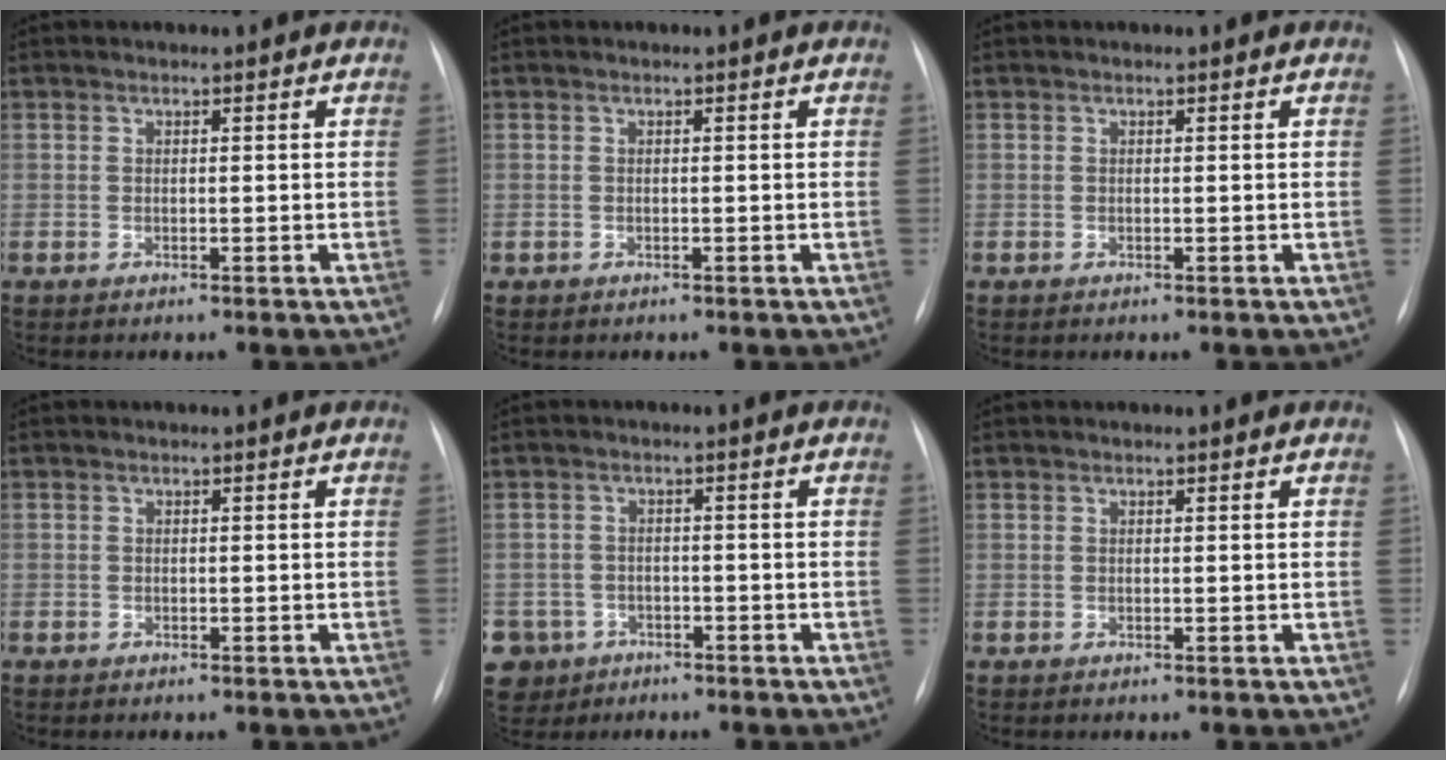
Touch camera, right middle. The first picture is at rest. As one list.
[{"total": 0.0}, {"total": 0.0}, {"total": 0.7, "force": [-0.4, 0.5, 0.0], "torque": [-0.007, 0.005, -0.009]}, {"total": 10.6, "force": [-5.5, 8.8, 2.2], "torque": [-0.087, 0.001, -0.083]}, {"total": 0.0}]